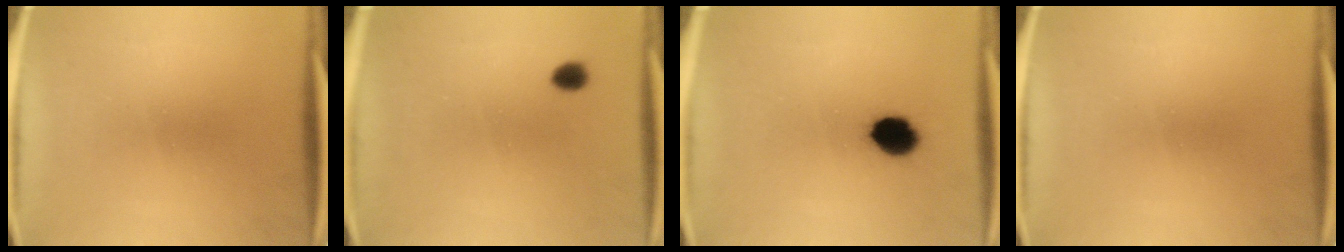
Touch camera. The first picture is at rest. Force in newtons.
{"total": 2.1}
{"total": 7.0}
{"total": 0.0}